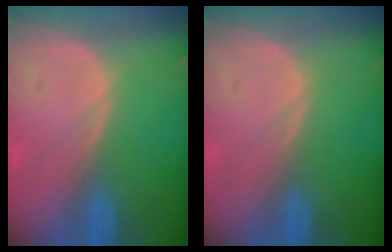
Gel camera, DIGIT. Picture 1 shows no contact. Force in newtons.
{"total": 0.0}